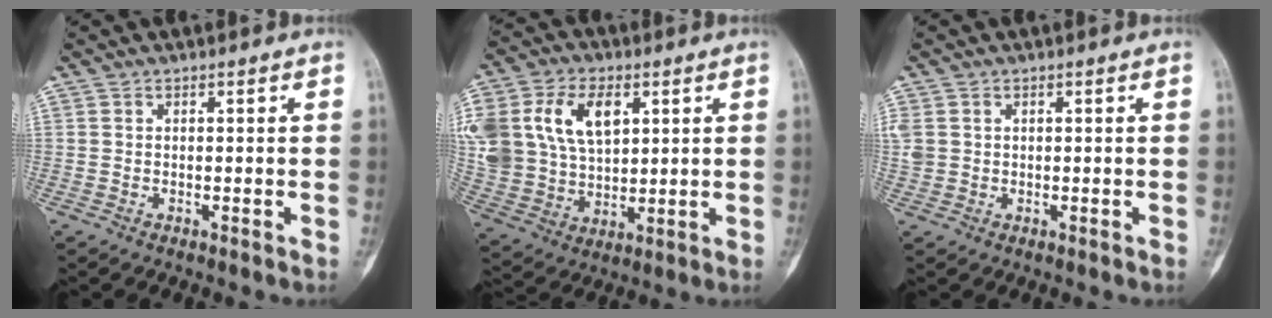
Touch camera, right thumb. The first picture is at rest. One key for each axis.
{"total": 23.5, "fx": 7.3, "fy": 16.1, "fz": 15.5, "tx": -0.349, "ty": 0.024, "tz": 0.150}
{"total": 4.5, "fx": 0.9, "fy": 3.7, "fz": 2.4, "tx": -0.072, "ty": 0.008, "tz": 0.028}